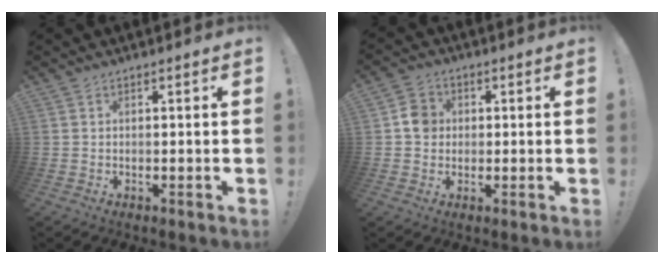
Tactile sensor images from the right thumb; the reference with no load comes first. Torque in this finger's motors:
{"motor_torque": [0.35, 0.13, 0.25, -0.18, -0.01]}